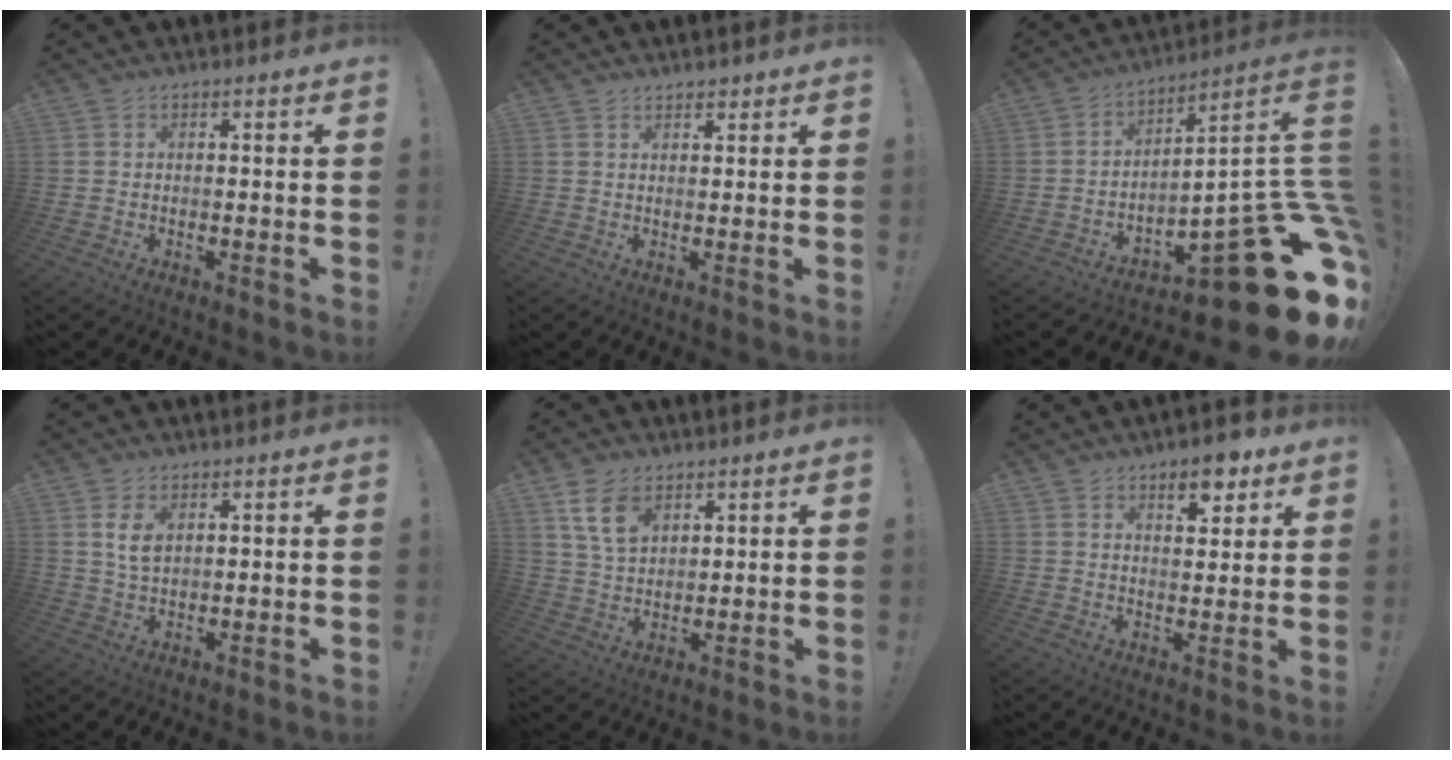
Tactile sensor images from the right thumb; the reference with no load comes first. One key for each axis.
{"total": 1.6, "fx": 1.5, "fy": 0.4, "fz": 0.5, "tx": 0.005, "ty": -0.013, "tz": 0.024}
{"total": 24.0, "fx": -10.9, "fy": 6.4, "fz": 20.5, "tx": -0.211, "ty": 0.013, "tz": -0.160}
{"total": 5.2, "fx": 1.8, "fy": 3.0, "fz": 3.8, "tx": -0.064, "ty": -0.007, "tz": 0.030}
{"total": 9.4, "fx": 5.2, "fy": 5.7, "fz": 5.4, "tx": -0.092, "ty": -0.013, "tz": 0.102}
{"total": 7.7, "fx": 5.0, "fy": 3.5, "fz": 4.7, "tx": -0.049, "ty": -0.022, "tz": 0.082}